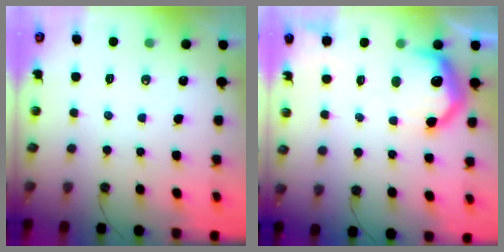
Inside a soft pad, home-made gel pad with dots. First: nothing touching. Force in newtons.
{"total": 12.4, "press": 12.4, "slide": 0.7}